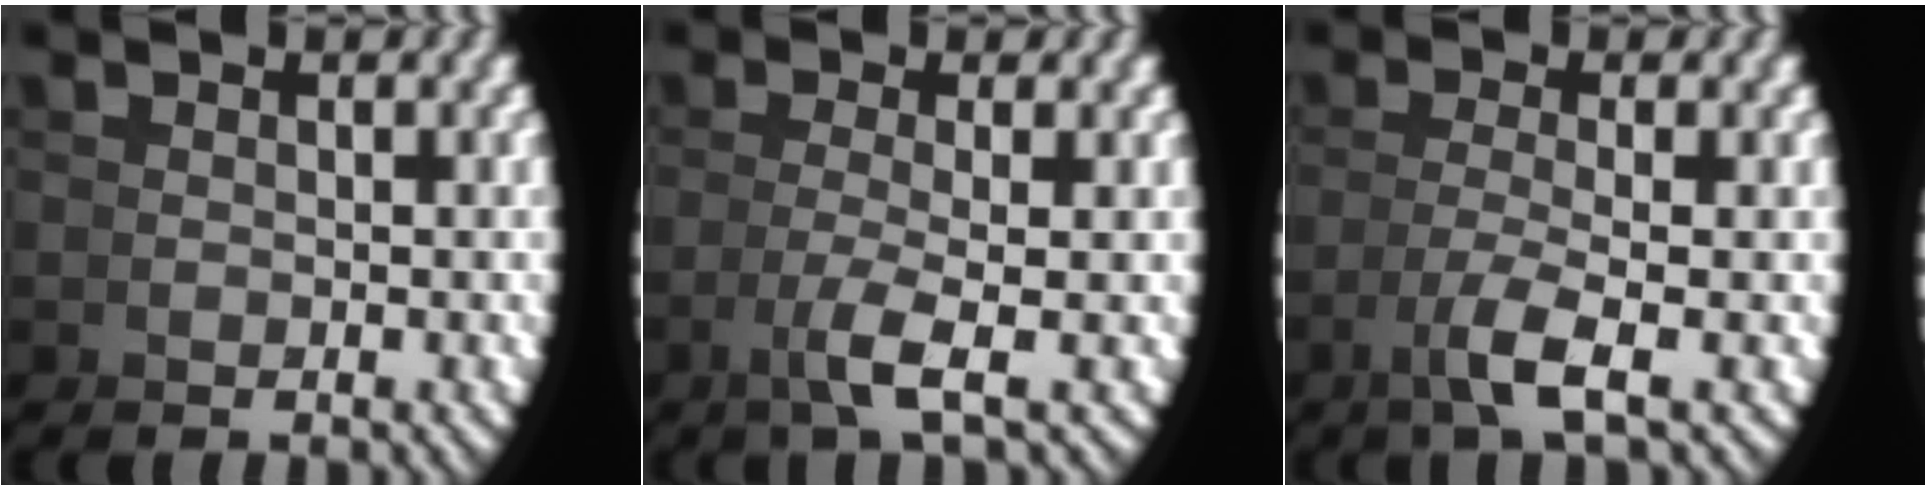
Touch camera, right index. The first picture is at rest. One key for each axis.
{"total": 3.0, "fx": -0.4, "fy": -0.5, "fz": 3.0, "tx": -0.063, "ty": -0.008, "tz": 0.000}
{"total": 3.3, "fx": -0.9, "fy": -0.2, "fz": 3.2, "tx": -0.066, "ty": -0.010, "tz": -0.005}